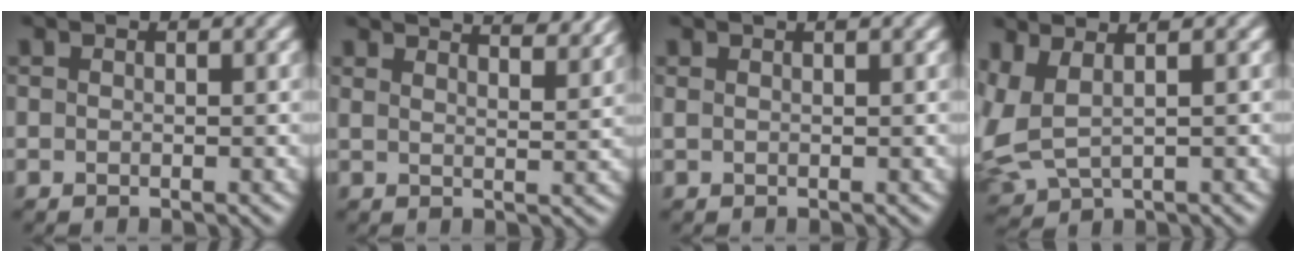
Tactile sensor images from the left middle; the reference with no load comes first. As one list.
[{"total": 7.7, "force": [6.1, 2.5, 4.1], "torque": [-0.024, 0.043, 0.037]}, {"total": 1.5, "force": [1.0, 0.6, 0.9], "torque": [-0.008, 0.009, 0.005]}, {"total": 4.6, "force": [0.8, 2.4, 3.8], "torque": [-0.104, -0.004, 0.026]}]